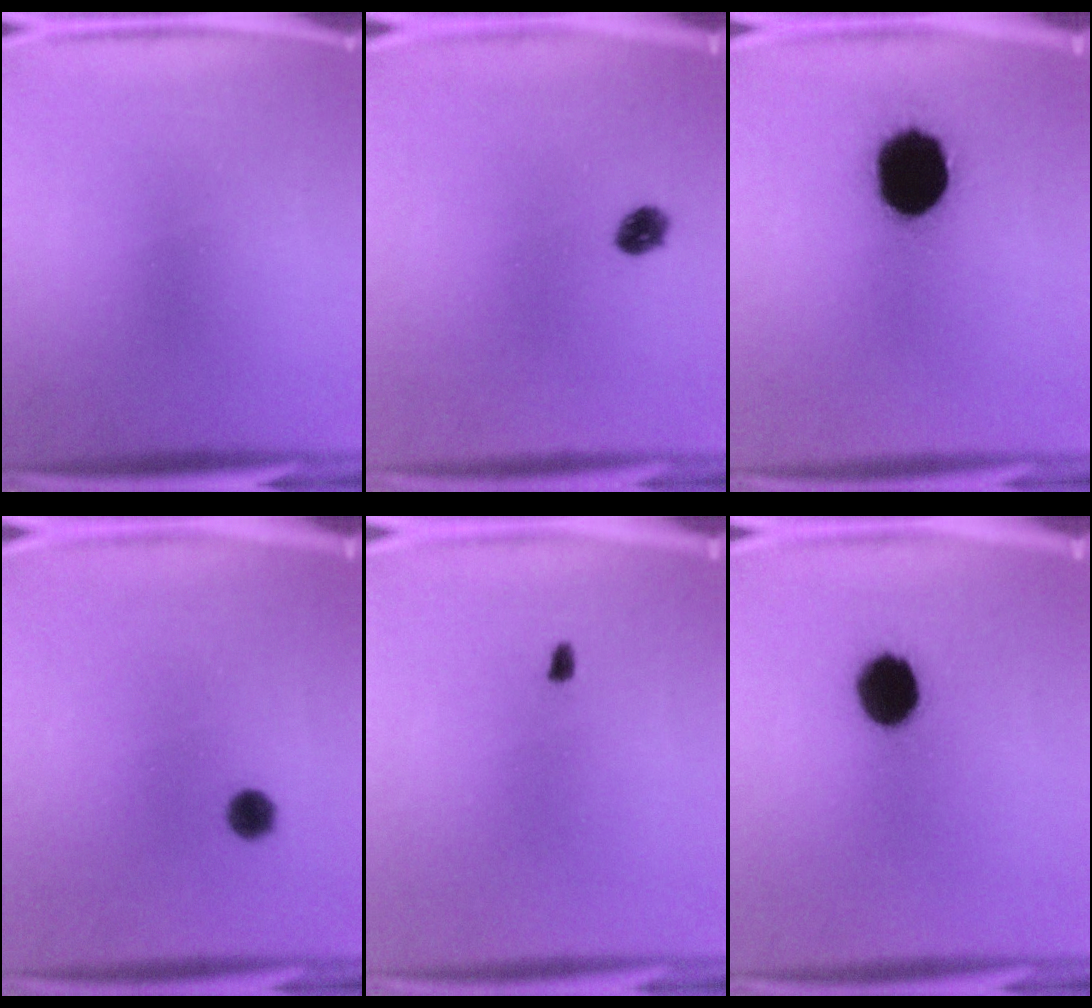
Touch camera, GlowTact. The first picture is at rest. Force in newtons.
{"total": 3.2}
{"total": 19.2}
{"total": 2.5}
{"total": 0.9}
{"total": 10.5}